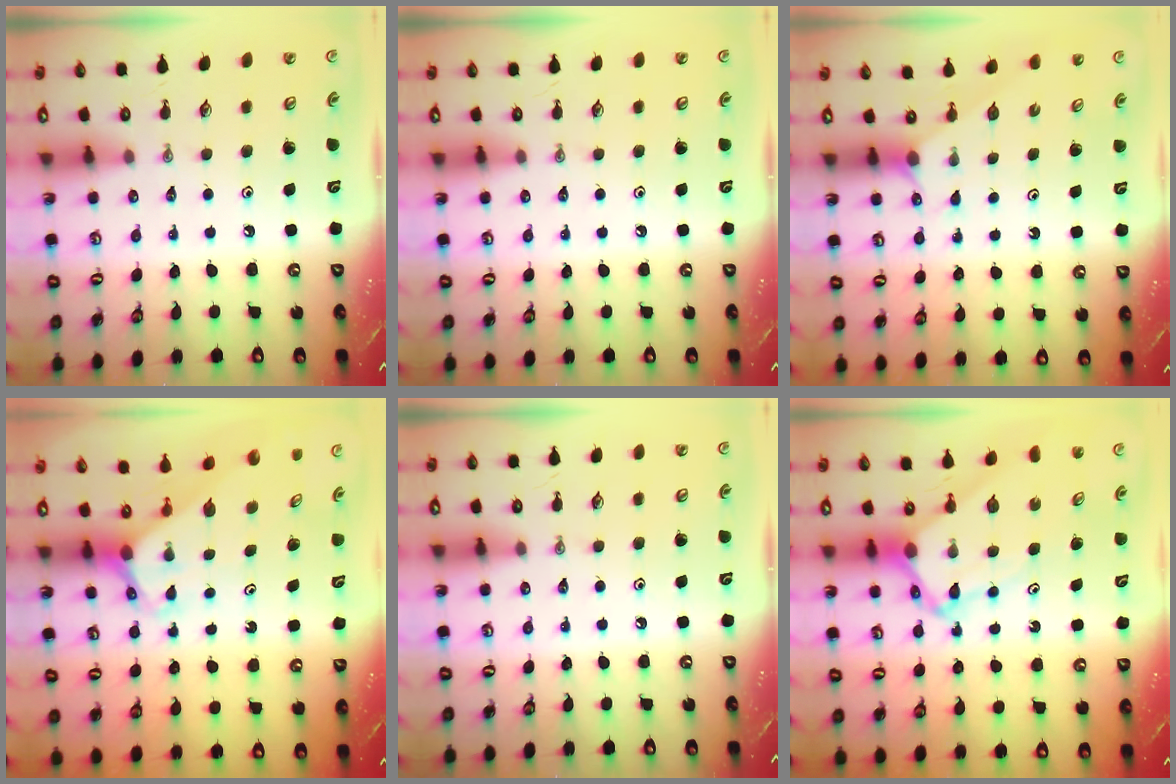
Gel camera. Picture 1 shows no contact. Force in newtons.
{"total": 0.0}
{"total": 2.1, "press": 2.1, "slide": 0.3}
{"total": 3.2, "press": 3.2, "slide": 0.2}
{"total": 0.0}
{"total": 6.4, "press": 6.4, "slide": 0.6}